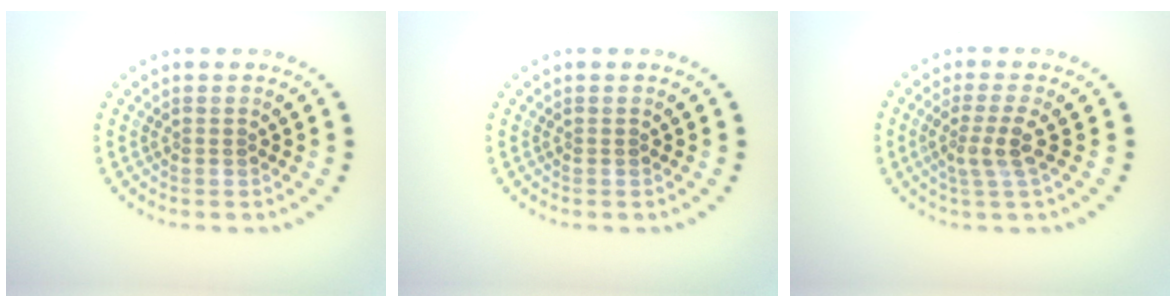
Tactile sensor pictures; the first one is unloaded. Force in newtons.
{"total": 0.0}
{"total": 2.6, "press": 1.9, "slide": 1.7}